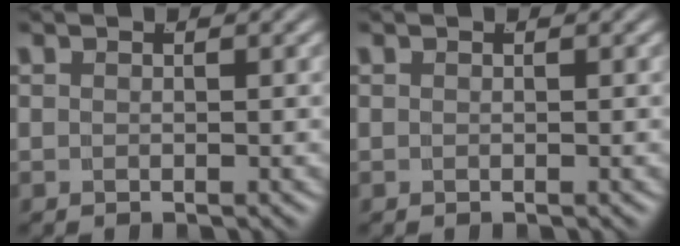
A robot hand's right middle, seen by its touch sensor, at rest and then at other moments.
{"total": 0.0}